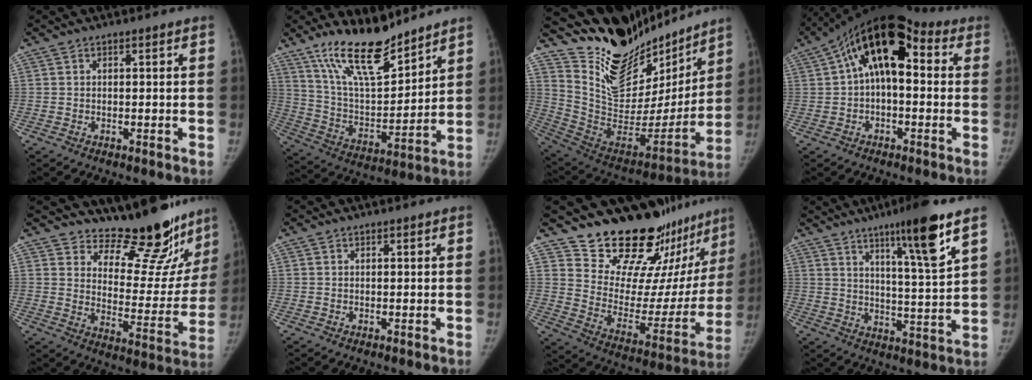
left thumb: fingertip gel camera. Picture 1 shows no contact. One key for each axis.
{"total": 16.7, "fx": 13.0, "fy": 5.1, "fz": 9.1, "tx": -0.122, "ty": -0.081, "tz": 0.241}
{"total": 26.2, "fx": 22.1, "fy": 10.1, "fz": 9.8, "tx": -0.127, "ty": -0.123, "tz": 0.365}
{"total": 15.4, "fx": 3.0, "fy": 8.0, "fz": 12.8, "tx": -0.180, "ty": 0.045, "tz": 0.035}
{"total": 18.6, "fx": 16.9, "fy": 6.1, "fz": 5.0, "tx": 0.005, "ty": -0.153, "tz": 0.215}
{"total": 0.0}
{"total": 24.1, "fx": 21.4, "fy": 8.1, "fz": 7.5, "tx": -0.056, "ty": -0.176, "tz": 0.298}
{"total": 13.0, "fx": 7.6, "fy": 0.6, "fz": 10.5, "tx": -0.164, "ty": -0.046, "tz": 0.120}